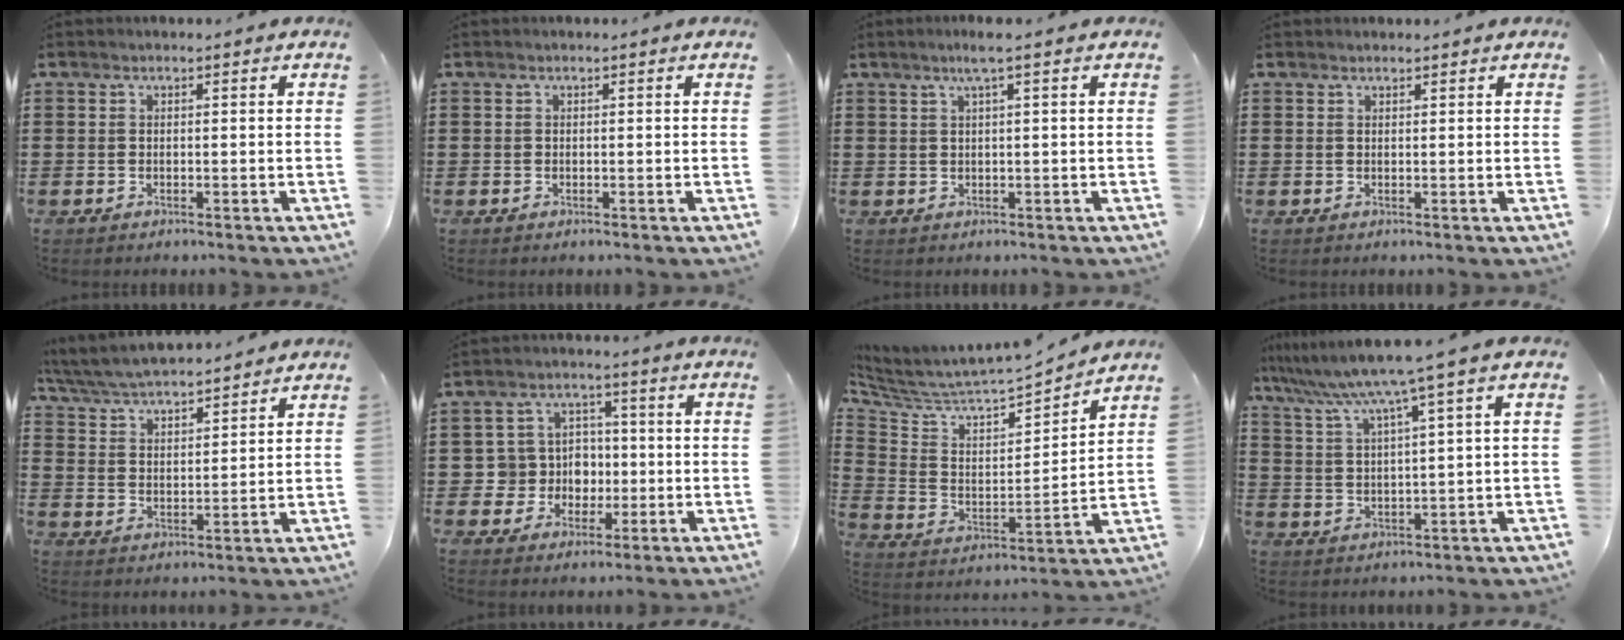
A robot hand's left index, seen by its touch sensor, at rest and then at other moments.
{"total": 0.0}
{"total": 2.5, "force": [1.0, -0.4, 2.2], "torque": [-0.043, -0.002, 0.017]}
{"total": 0.5, "force": [0.5, 0.0, 0.0], "torque": [-0.001, -0.001, 0.011]}
{"total": 5.4, "force": [5.2, 0.0, 1.3], "torque": [-0.049, -0.030, 0.089]}
{"total": 6.2, "force": [-0.1, 6.1, 1.3], "torque": [-0.044, 0.006, 0.000]}
{"total": 4.8, "force": [4.6, 0.8, 1.0], "torque": [-0.050, -0.051, 0.071]}
{"total": 6.6, "force": [4.7, -1.2, 4.5], "torque": [-0.106, -0.037, 0.073]}